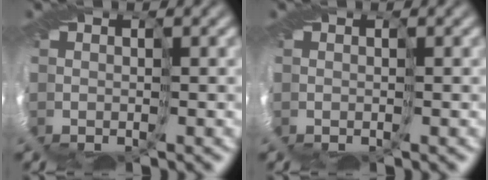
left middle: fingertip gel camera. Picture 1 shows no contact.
{"total": 0.0}